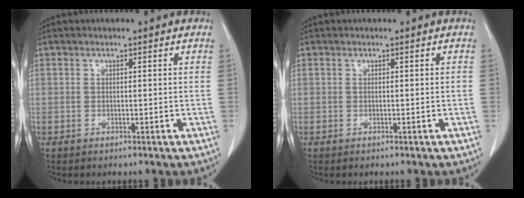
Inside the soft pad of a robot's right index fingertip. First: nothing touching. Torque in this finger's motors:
{"motor_torque": [0.09, 0.07, 0.05, 0.02]}